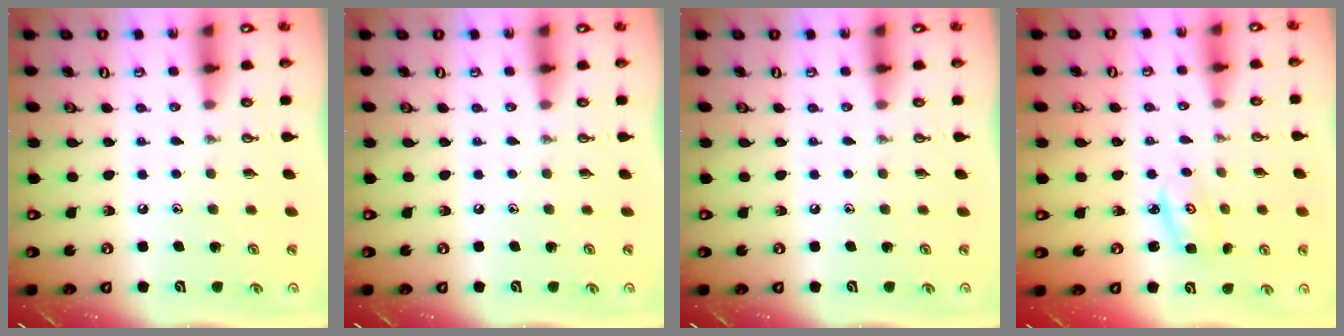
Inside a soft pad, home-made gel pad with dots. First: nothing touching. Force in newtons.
{"total": 0.0}
{"total": 0.0}
{"total": 2.4, "press": 2.4, "slide": 0.2}